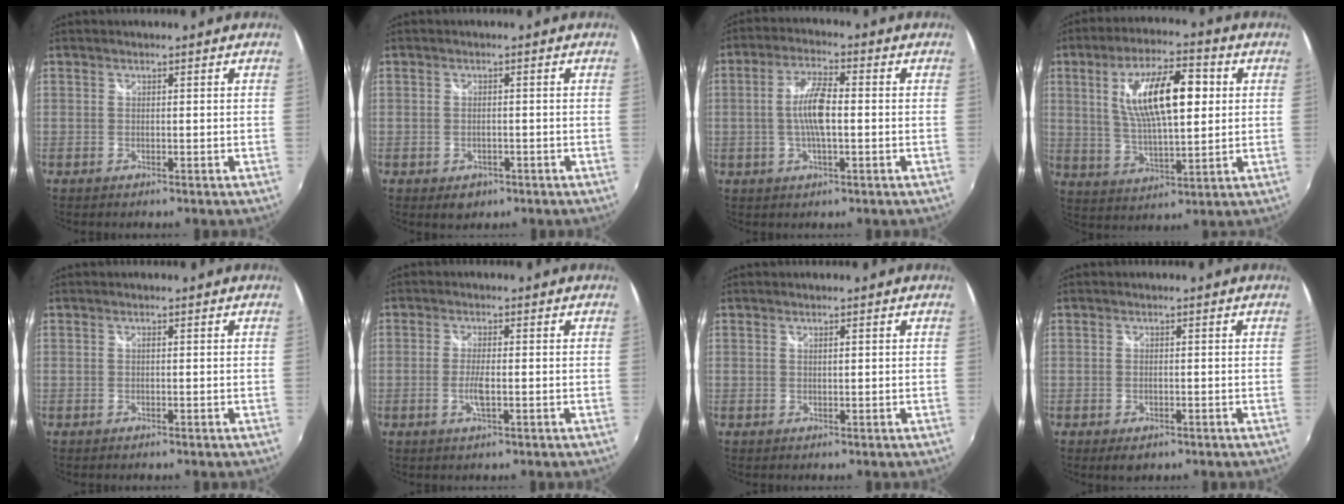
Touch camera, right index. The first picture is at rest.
{"total": 3.1, "force": [-1.3, 2.3, 1.7], "torque": [-0.034, -0.006, -0.014]}
{"total": 7.4, "force": [-0.5, 1.9, 7.1], "torque": [-0.137, 0.004, -0.010]}
{"total": 15.0, "force": [3.4, 5.1, 13.7], "torque": [-0.244, 0.012, 0.063]}
{"total": 0.0}
{"total": 3.4, "force": [-0.9, 0.6, 3.2], "torque": [-0.066, -0.005, -0.017]}
{"total": 0.7, "force": [0.3, 0.1, 0.6], "torque": [-0.009, 0.001, 0.006]}
{"total": 2.5, "force": [-1.2, 1.4, 1.7], "torque": [-0.031, -0.008, -0.016]}